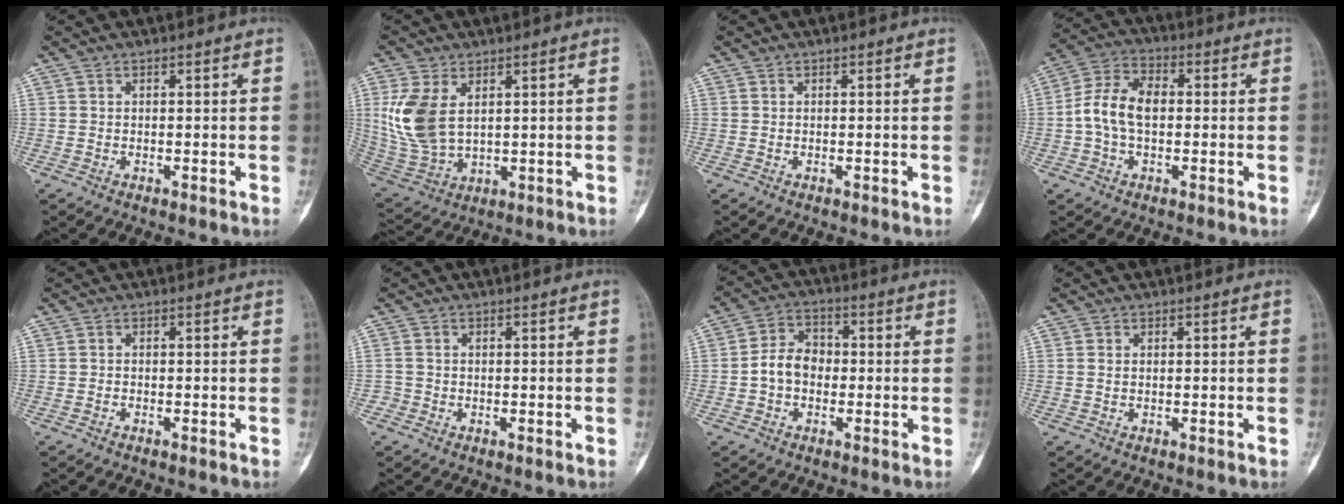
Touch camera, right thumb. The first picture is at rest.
{"total": 11.4, "force": [2.9, 6.9, 8.7], "torque": [-0.186, -0.011, 0.073]}
{"total": 0.0}
{"total": 9.2, "force": [-0.4, 5.9, 7.1], "torque": [-0.139, 0.030, -0.015]}
{"total": 0.0}
{"total": 1.2, "force": [-0.5, 1.1, -0.1], "torque": [0.007, 0.007, -0.014]}
{"total": 7.0, "force": [-1.0, 5.4, 4.3], "torque": [-0.063, 0.027, -0.030]}
{"total": 0.6, "force": [0.1, 0.4, 0.4], "torque": [-0.006, 0.001, 0.003]}